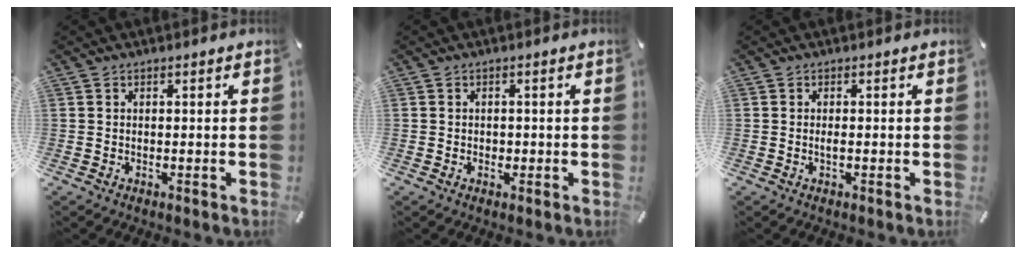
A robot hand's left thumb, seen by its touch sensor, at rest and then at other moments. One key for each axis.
{"total": 1.1, "fx": -0.3, "fy": 0.9, "fz": 0.6, "tx": -0.012, "ty": 0.004, "tz": -0.007}
{"total": 0.9, "fx": -0.2, "fy": 0.2, "fz": 0.9, "tx": -0.017, "ty": -0.003, "tz": -0.003}